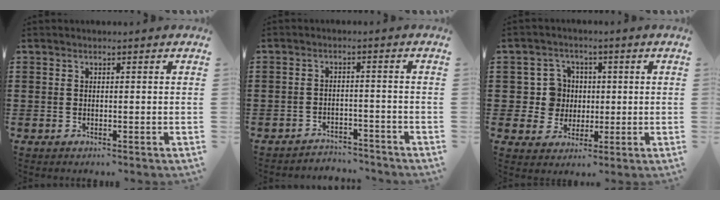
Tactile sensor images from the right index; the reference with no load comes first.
{"total": 3.1, "force": [-3.1, 0.4, 0.0], "torque": [-0.008, -0.001, -0.066]}
{"total": 6.2, "force": [0.6, 5.7, 2.1], "torque": [-0.058, 0.016, 0.010]}